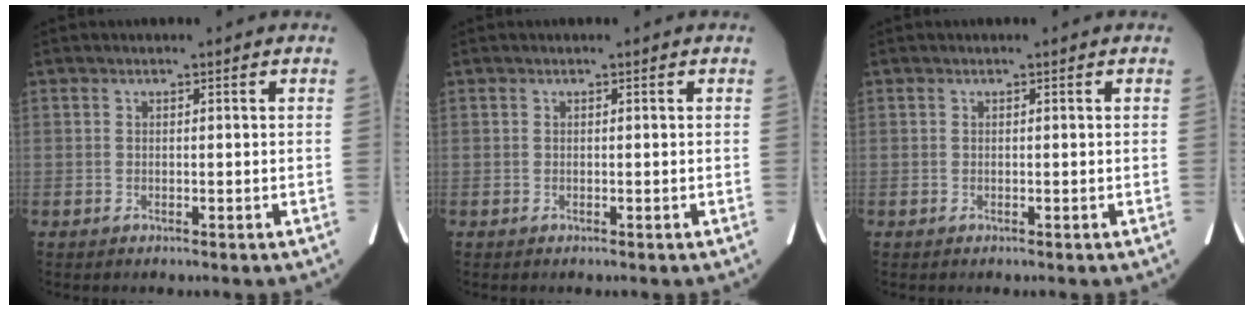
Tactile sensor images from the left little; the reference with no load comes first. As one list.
[{"total": 0.0}, {"total": 0.0}]